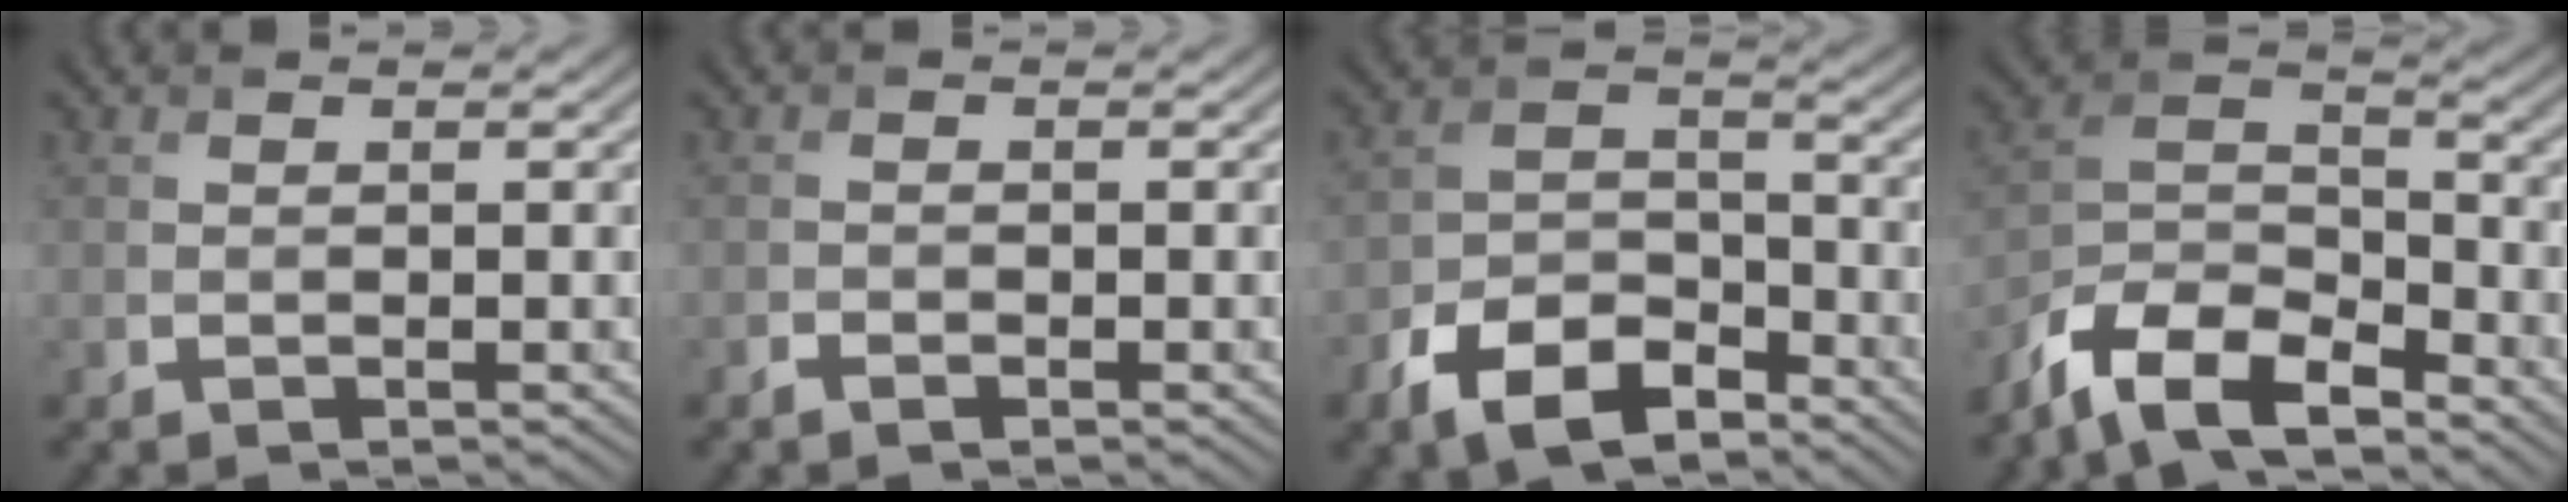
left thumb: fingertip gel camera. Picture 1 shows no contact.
{"total": 1.0, "force": [-0.7, 0.5, 0.5], "torque": [-0.009, -0.002, -0.013]}
{"total": 8.6, "force": [-5.8, 4.5, 4.5], "torque": [-0.082, -0.008, -0.117]}
{"total": 10.4, "force": [-8.0, 3.8, 5.4], "torque": [-0.108, -0.003, -0.170]}